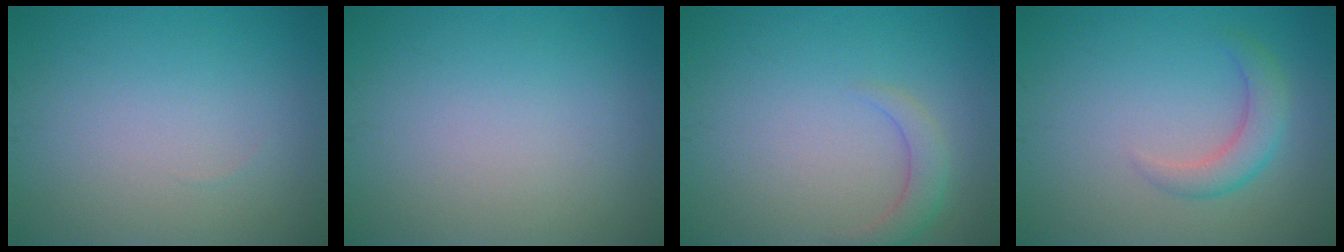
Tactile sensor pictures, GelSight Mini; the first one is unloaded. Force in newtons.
{"total": 0.0}
{"total": 2.1, "press": 2.1, "slide": 0.2}
{"total": 2.8, "press": 2.8, "slide": 0.1}